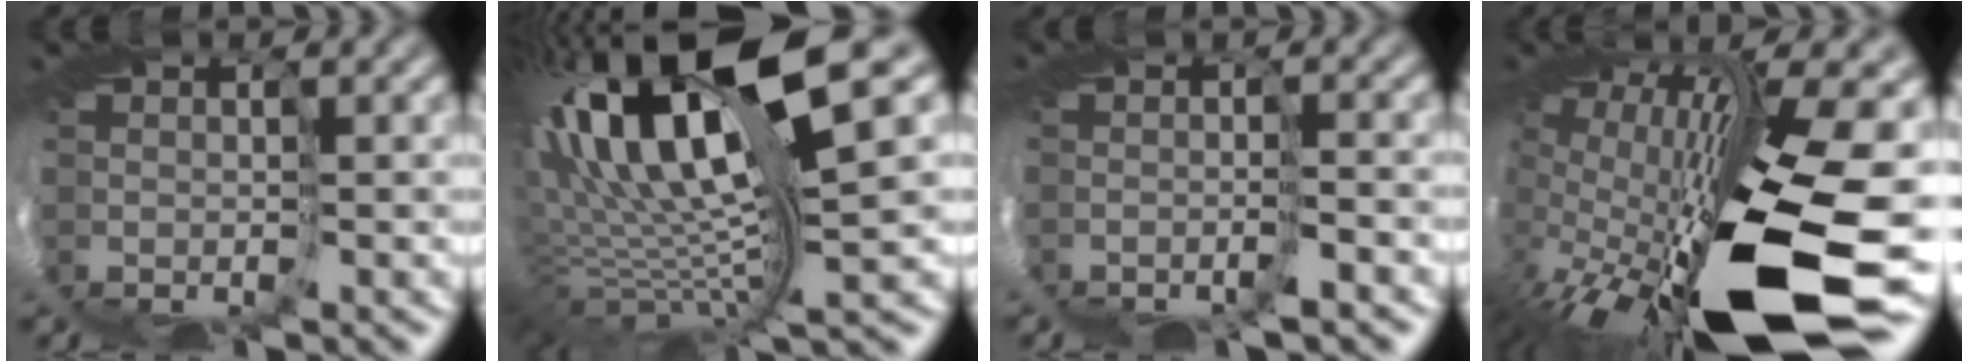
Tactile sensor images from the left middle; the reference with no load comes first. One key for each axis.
{"total": 15.1, "fx": 4.8, "fy": 3.6, "fz": 13.9, "tx": -0.263, "ty": -0.004, "tz": 0.100}
{"total": 2.2, "fx": -1.7, "fy": -0.4, "fz": 1.3, "tx": -0.017, "ty": 0.000, "tz": -0.022}
{"total": 16.7, "fx": -4.8, "fy": 5.0, "fz": 15.1, "tx": -0.293, "ty": -0.050, "tz": -0.079}